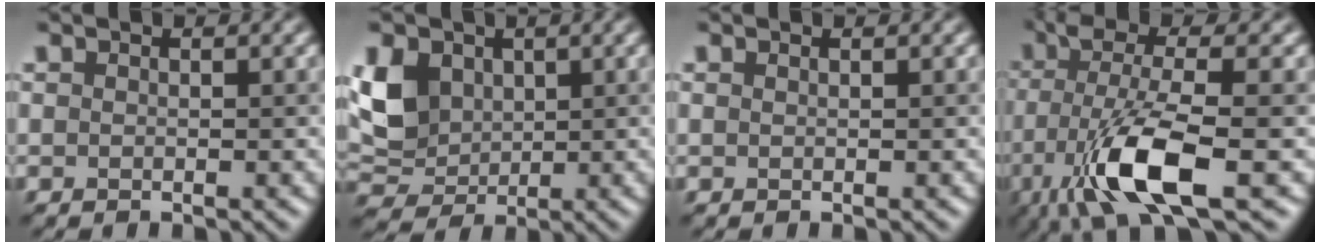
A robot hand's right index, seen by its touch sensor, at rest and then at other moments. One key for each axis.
{"total": 5.5, "fx": 1.4, "fy": 4.4, "fz": 3.0, "tx": -0.071, "ty": 0.002, "tz": 0.025}
{"total": 0.0}
{"total": 9.5, "fx": -3.7, "fy": 2.5, "fz": 8.4, "tx": -0.170, "ty": -0.002, "tz": -0.074}